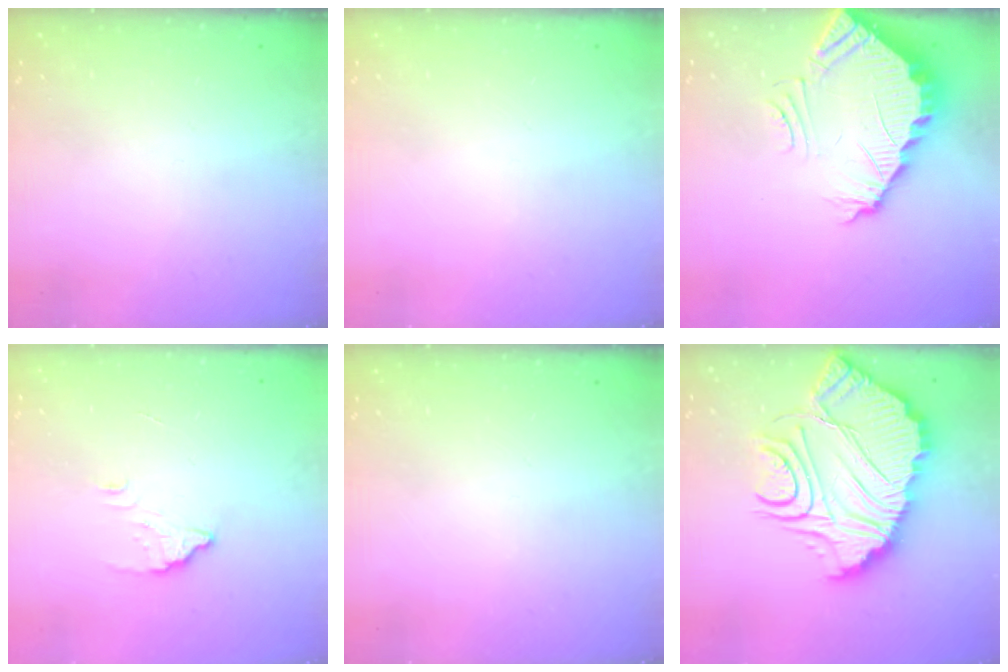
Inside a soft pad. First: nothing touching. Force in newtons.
{"total": 0.0}
{"total": 3.7, "press": 3.7, "slide": 0.2}
{"total": 3.5, "press": 3.5, "slide": 0.5}
{"total": 0.0}
{"total": 22.6, "press": 22.5, "slide": 1.9}